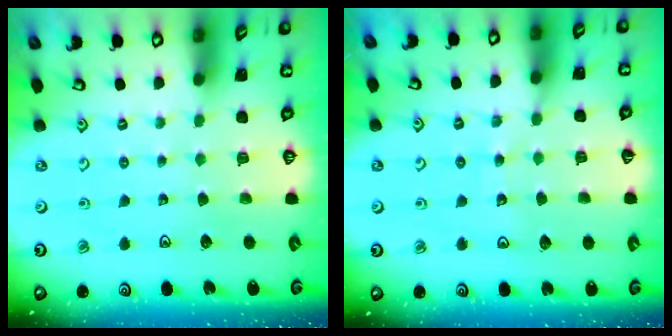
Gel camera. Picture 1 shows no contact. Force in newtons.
{"total": 8.1, "press": 8.1, "slide": 1.0}